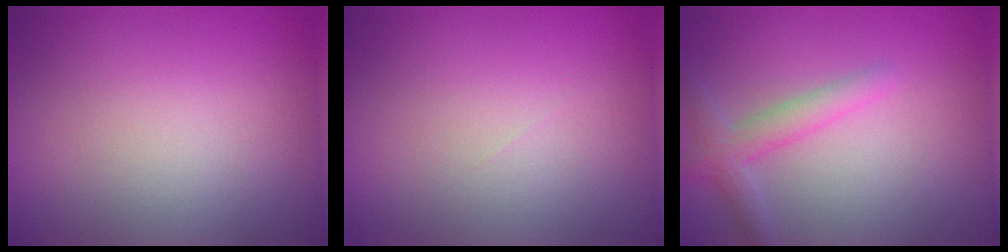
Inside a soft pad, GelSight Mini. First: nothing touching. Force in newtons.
{"total": 0.0}
{"total": 2.5, "press": 2.5, "slide": 0.1}